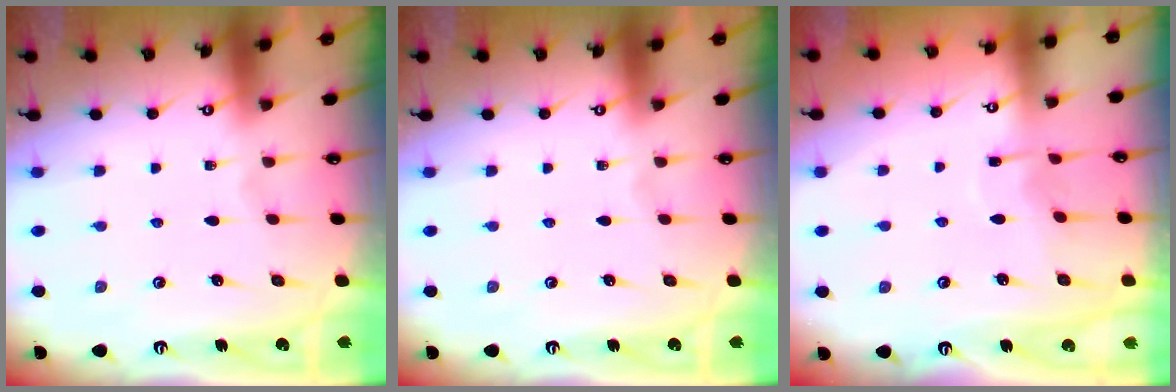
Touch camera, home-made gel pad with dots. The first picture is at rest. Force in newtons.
{"total": 0.0}
{"total": 3.7, "press": 3.7, "slide": 0.5}